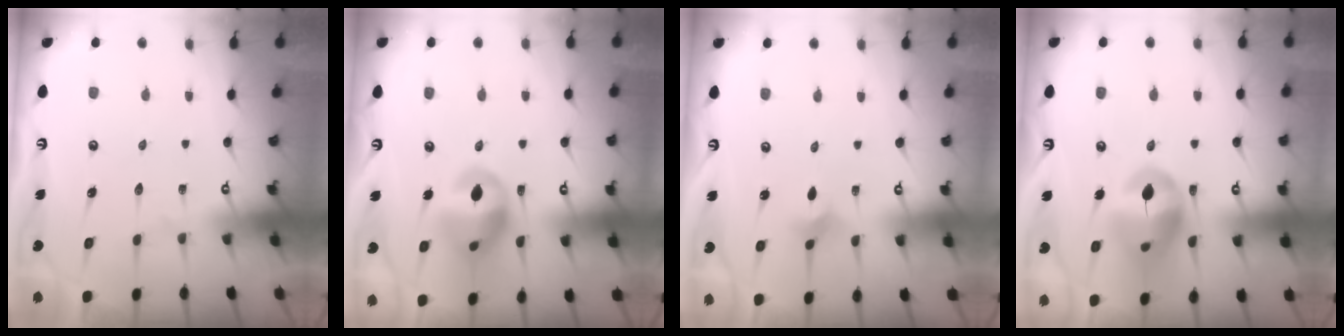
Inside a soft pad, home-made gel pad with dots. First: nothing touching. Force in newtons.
{"total": 14.3, "press": 13.5, "slide": 4.8}
{"total": 2.4, "press": 2.3, "slide": 0.4}
{"total": 14.6, "press": 14.5, "slide": 1.6}